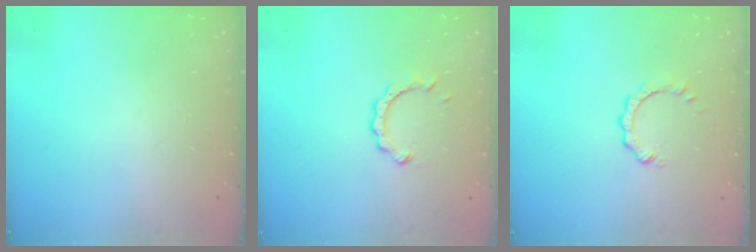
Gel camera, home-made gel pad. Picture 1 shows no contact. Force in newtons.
{"total": 5.1, "press": 5.1, "slide": 0.1}
{"total": 1.7, "press": 1.7, "slide": 0.3}